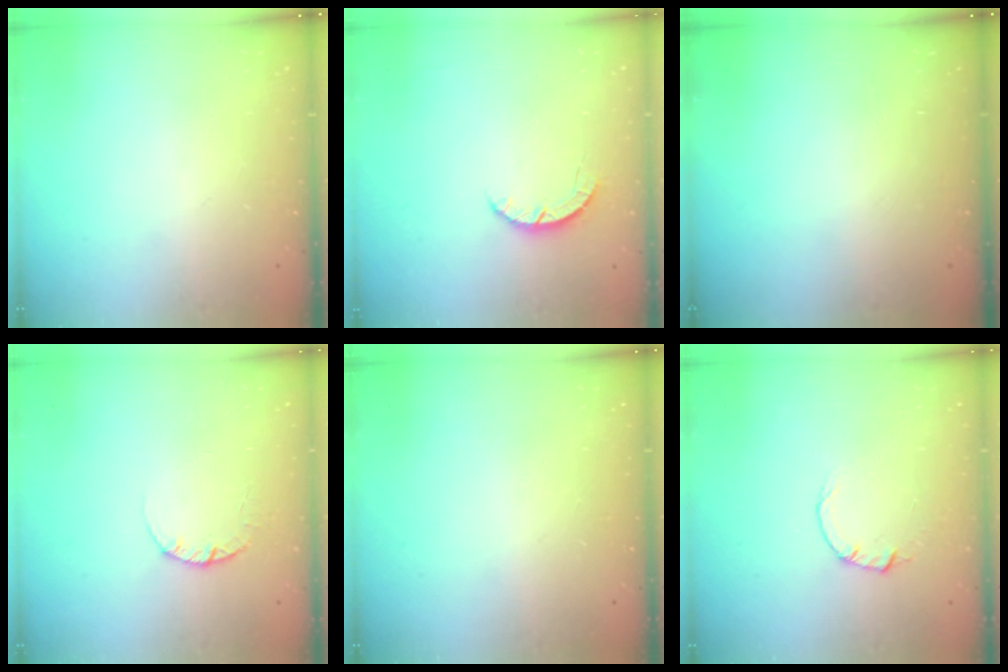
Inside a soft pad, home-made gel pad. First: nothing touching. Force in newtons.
{"total": 2.8, "press": 2.8, "slide": 0.4}
{"total": 0.0}
{"total": 2.4, "press": 2.4, "slide": 0.3}
{"total": 2.2, "press": 2.2, "slide": 0.1}
{"total": 2.0, "press": 2.0, "slide": 0.3}